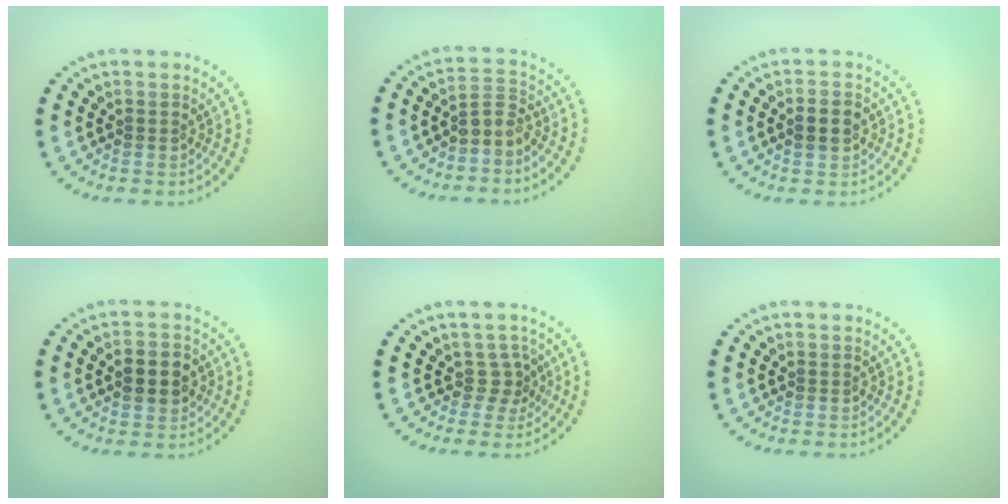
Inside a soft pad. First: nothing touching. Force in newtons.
{"total": 2.0, "press": 1.6, "slide": 1.2}
{"total": 2.1, "press": 2.1, "slide": 0.2}
{"total": 3.1, "press": 3.1, "slide": 0.2}
{"total": 1.8, "press": 1.2, "slide": 1.3}
{"total": 0.0}